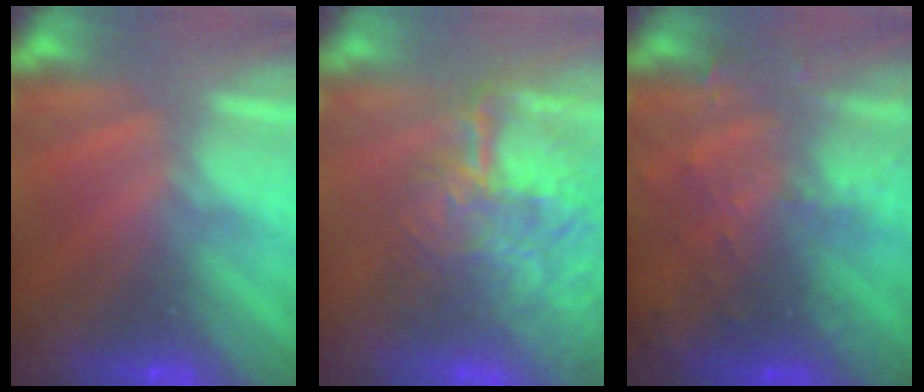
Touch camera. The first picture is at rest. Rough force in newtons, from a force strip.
{"total": 8.6}
{"total": 8.0}